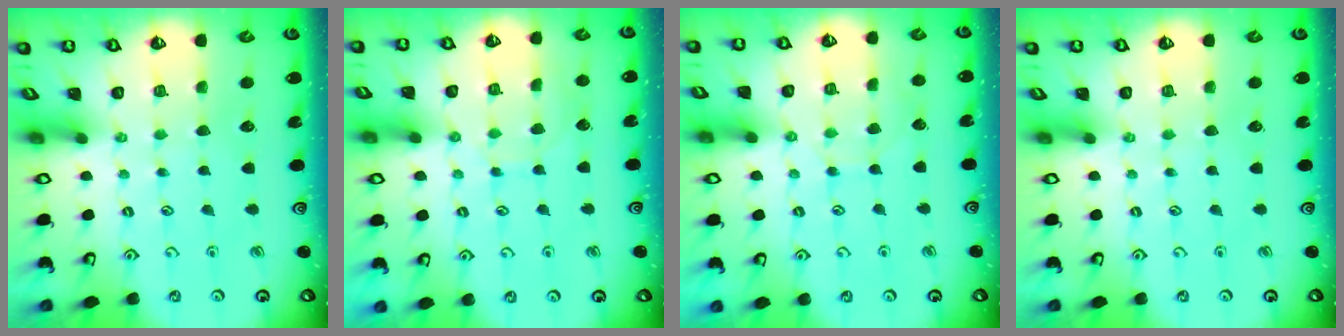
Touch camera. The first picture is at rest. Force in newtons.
{"total": 5.8, "press": 5.8, "slide": 0.6}
{"total": 3.1, "press": 3.1, "slide": 0.4}
{"total": 0.0}